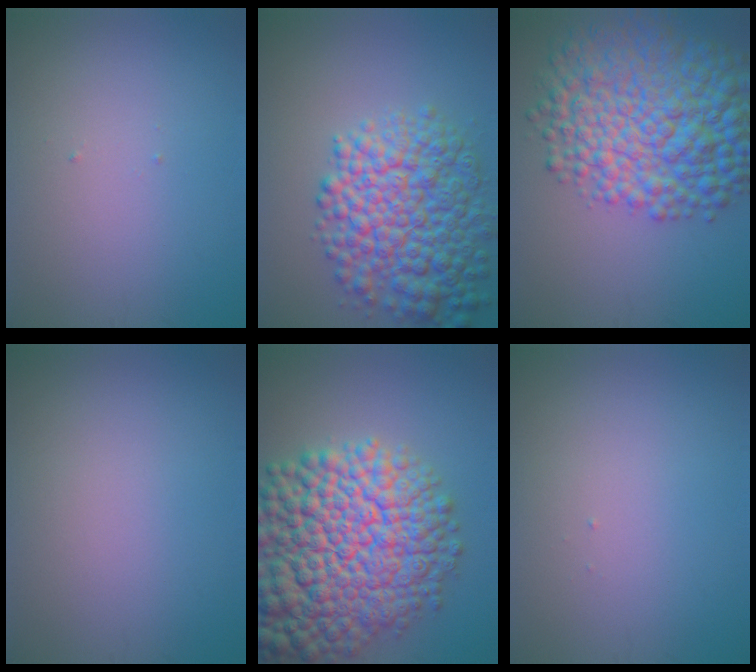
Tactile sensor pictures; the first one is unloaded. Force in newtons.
{"total": 9.3, "press": 9.3, "slide": 0.2}
{"total": 11.7, "press": 11.7, "slide": 0.2}
{"total": 0.0}
{"total": 15.7, "press": 15.7, "slide": 0.7}
{"total": 0.0}